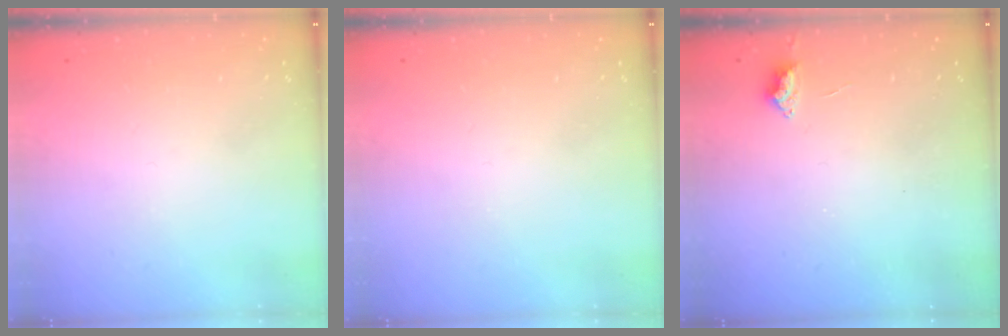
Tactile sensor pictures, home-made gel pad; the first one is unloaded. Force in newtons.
{"total": 0.0}
{"total": 2.7, "press": 2.6, "slide": 0.5}